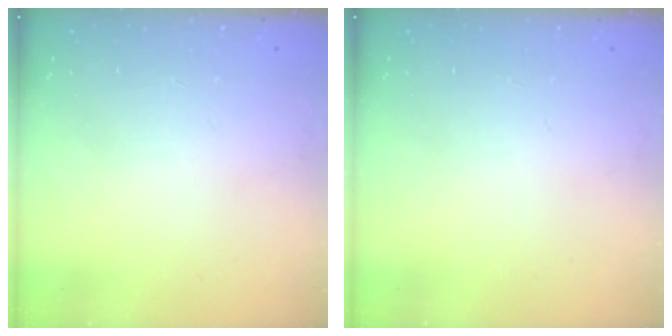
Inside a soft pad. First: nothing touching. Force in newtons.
{"total": 0.0}